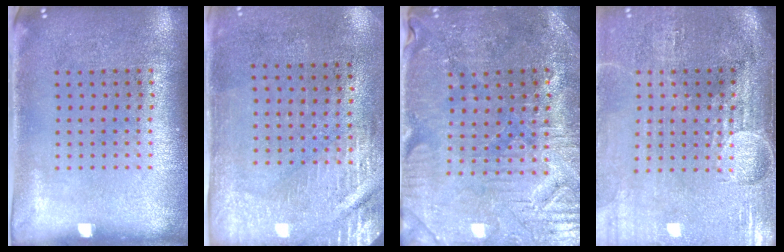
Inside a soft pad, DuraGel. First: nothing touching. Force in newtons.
{"total": 2.9, "press": 2.5, "slide": 1.5}
{"total": 1.7, "press": 1.6, "slide": 0.5}
{"total": 4.5, "press": 3.8, "slide": 2.4}